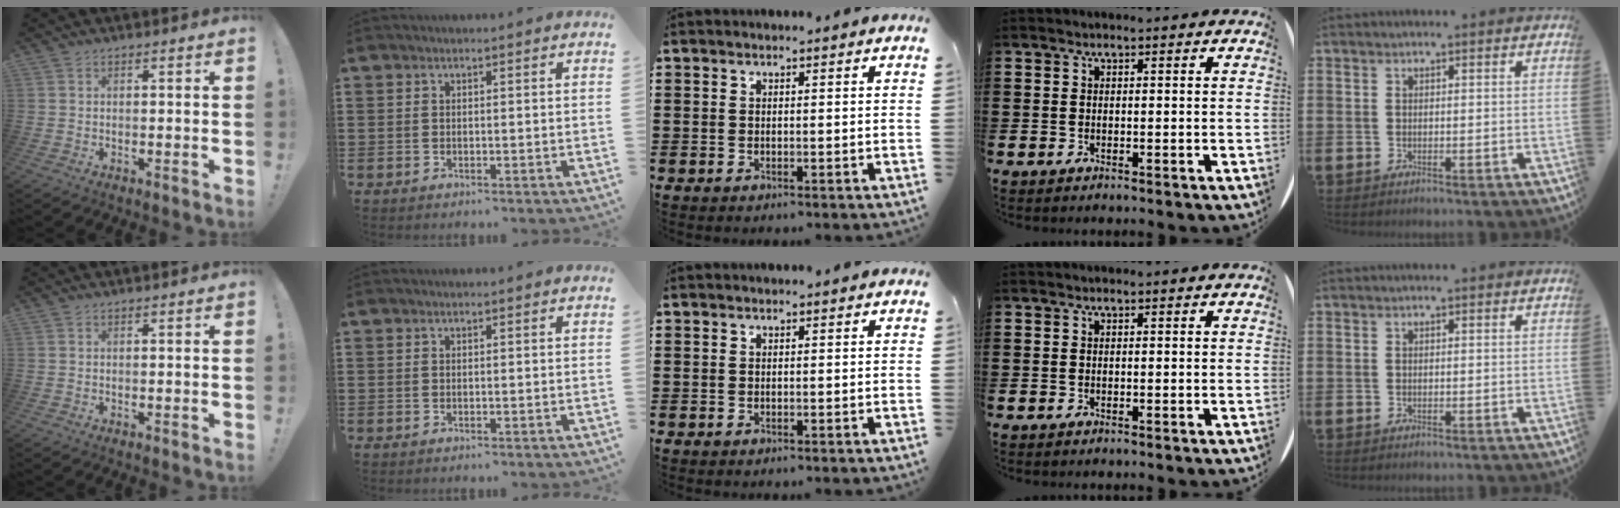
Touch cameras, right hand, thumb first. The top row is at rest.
{}